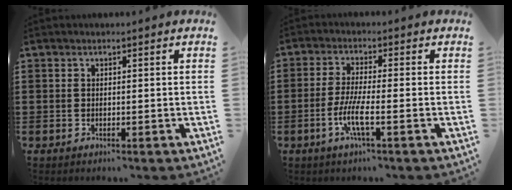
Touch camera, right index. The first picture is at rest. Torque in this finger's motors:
{"motor_torque": [0.28, -0.09, 0.18, 0.13]}